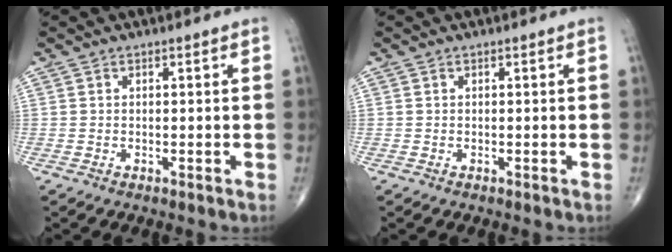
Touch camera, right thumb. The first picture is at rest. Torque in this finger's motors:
{"motor_torque": [0.00, 0.00, 0.01, 0.01, 0.00]}